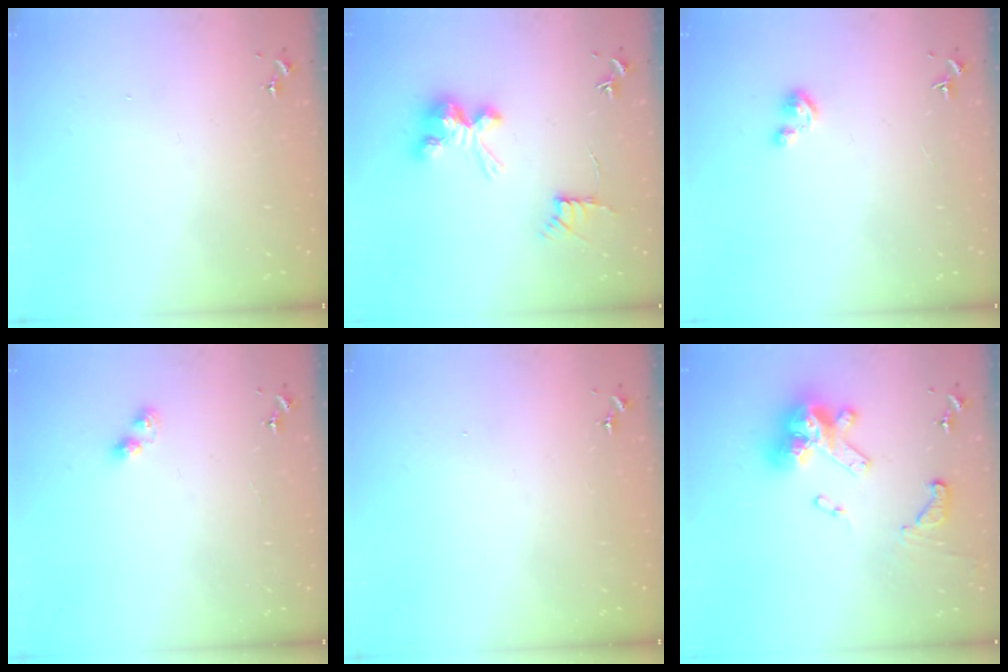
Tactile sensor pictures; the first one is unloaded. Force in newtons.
{"total": 12.0, "press": 11.9, "slide": 0.7}
{"total": 2.8, "press": 2.8, "slide": 0.2}
{"total": 2.8, "press": 2.8, "slide": 0.5}
{"total": 0.0}
{"total": 19.0, "press": 18.9, "slide": 1.8}